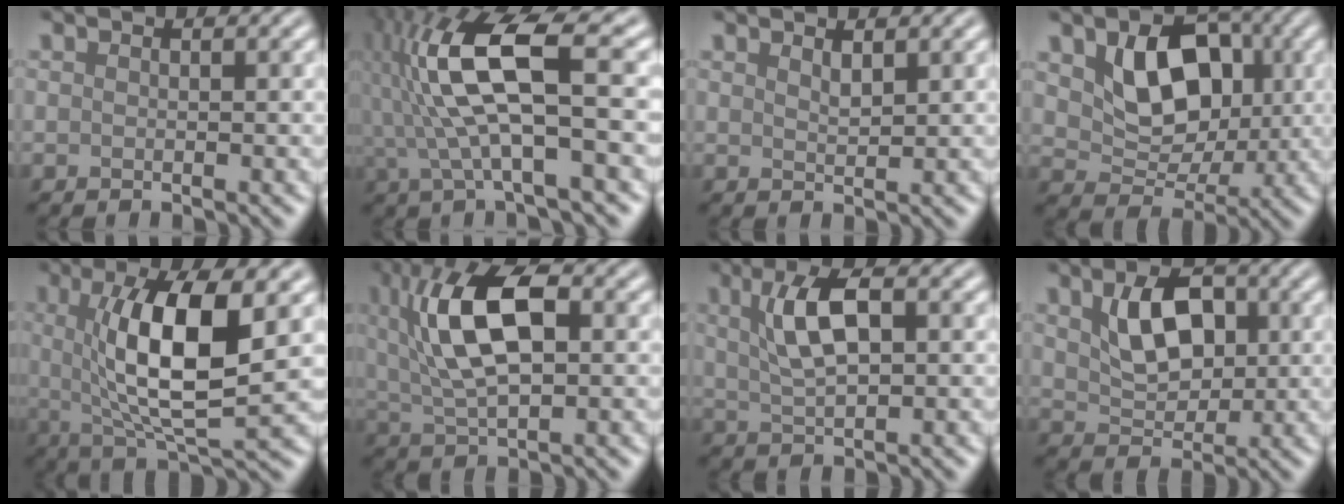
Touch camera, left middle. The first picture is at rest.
{"total": 10.1, "force": [0.9, 2.7, 9.6], "torque": [-0.197, 0.018, 0.015]}
{"total": 1.1, "force": [0.9, 0.3, 0.5], "torque": [-0.012, -0.002, 0.017]}
{"total": 7.0, "force": [1.4, 4.9, 4.8], "torque": [-0.088, -0.010, 0.025]}
{"total": 9.6, "force": [1.4, 2.8, 9.0], "torque": [-0.149, -0.007, 0.029]}
{"total": 9.5, "force": [2.0, 4.3, 8.2], "torque": [-0.155, 0.013, 0.027]}
{"total": 5.1, "force": [1.4, 1.9, 4.5], "torque": [-0.088, 0.008, 0.024]}
{"total": 5.6, "force": [1.5, 3.5, 4.1], "torque": [-0.081, 0.002, 0.027]}